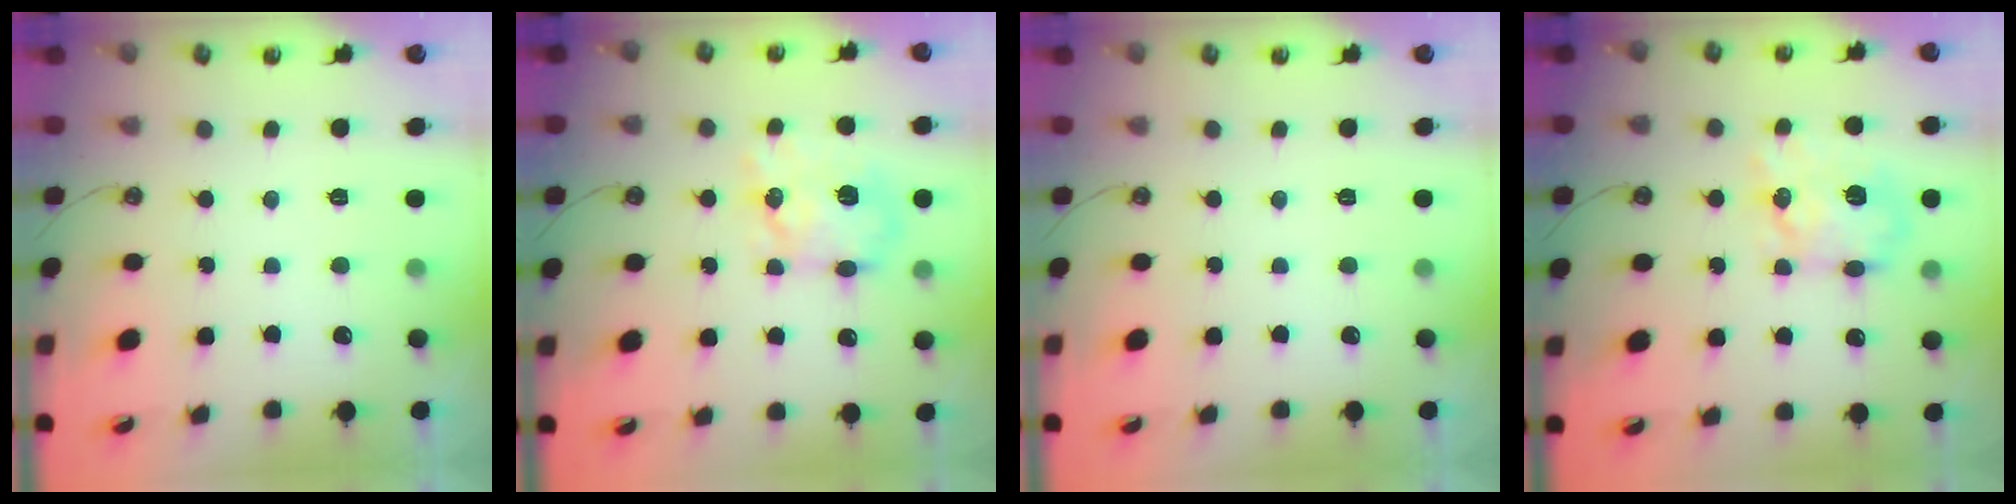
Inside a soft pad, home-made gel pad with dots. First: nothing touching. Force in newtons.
{"total": 12.4, "press": 12.4, "slide": 0.6}
{"total": 0.0}
{"total": 12.4, "press": 12.4, "slide": 0.6}